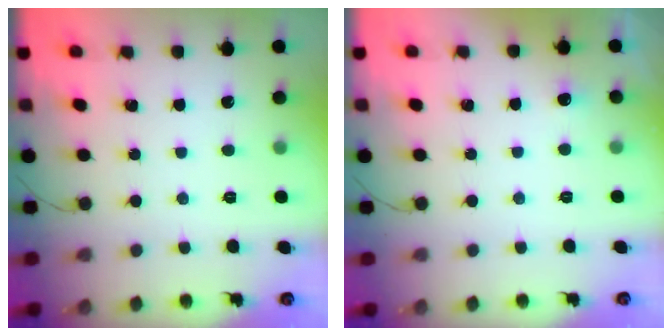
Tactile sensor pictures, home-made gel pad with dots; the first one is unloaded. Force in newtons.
{"total": 11.7, "press": 3.4, "slide": 11.2}